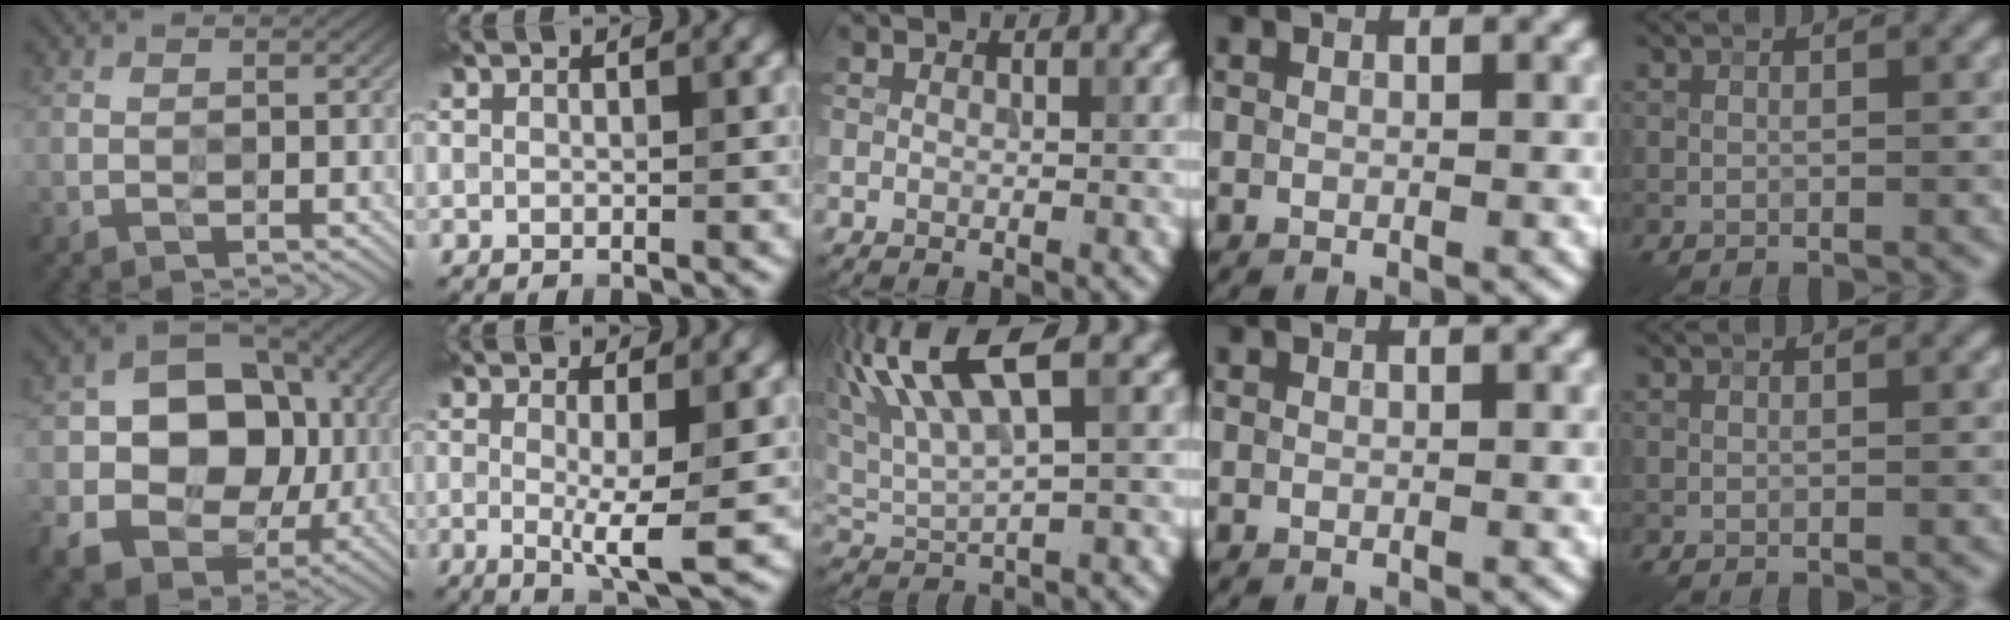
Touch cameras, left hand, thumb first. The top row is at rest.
{"thumb": {"total": 15.9, "force": [-1.0, 12.6, 9.7], "torque": [-0.168, -0.022, -0.018]}, "index": {"total": 4.1, "force": [-0.3, 0.5, 4.0], "torque": [-0.069, -0.015, -0.004]}, "middle": {"total": 8.6, "force": [4.1, 2.2, 7.2], "torque": [-0.144, 0.021, 0.076]}}